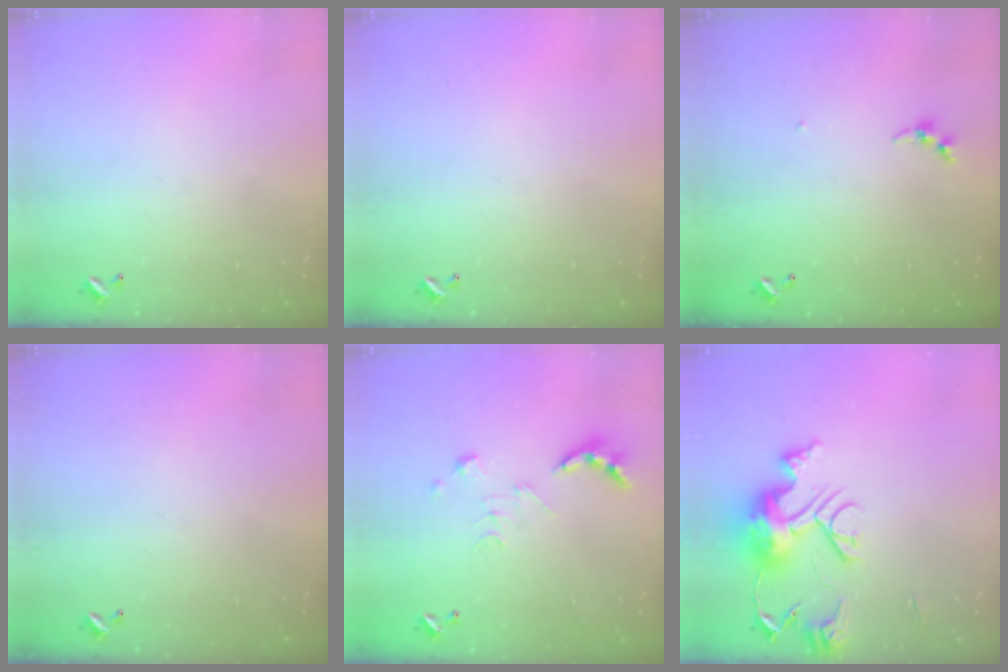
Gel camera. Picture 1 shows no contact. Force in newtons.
{"total": 0.0}
{"total": 3.8, "press": 3.8, "slide": 0.3}
{"total": 0.0}
{"total": 2.7, "press": 2.2, "slide": 1.5}
{"total": 13.9, "press": 13.8, "slide": 1.5}